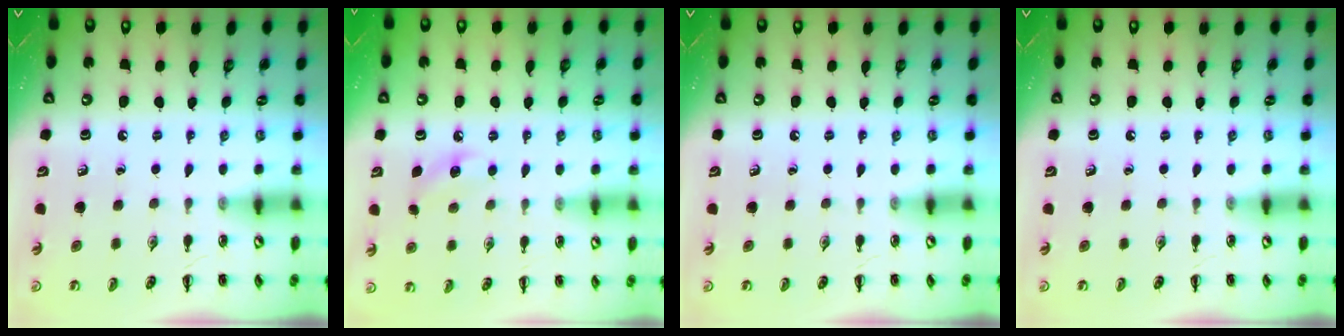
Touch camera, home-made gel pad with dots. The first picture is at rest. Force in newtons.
{"total": 7.7, "press": 7.4, "slide": 1.9}
{"total": 0.0}
{"total": 0.0}